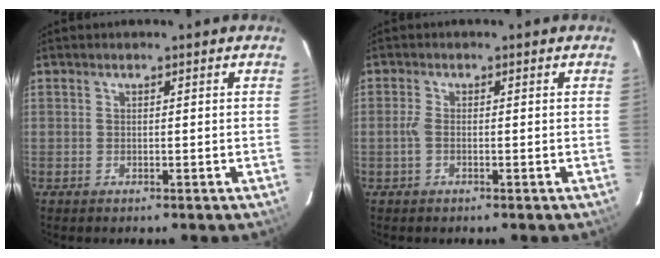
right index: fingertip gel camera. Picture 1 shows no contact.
{"total": 1.9, "force": [-0.4, 0.8, 1.7], "torque": [-0.039, 0.002, -0.009]}